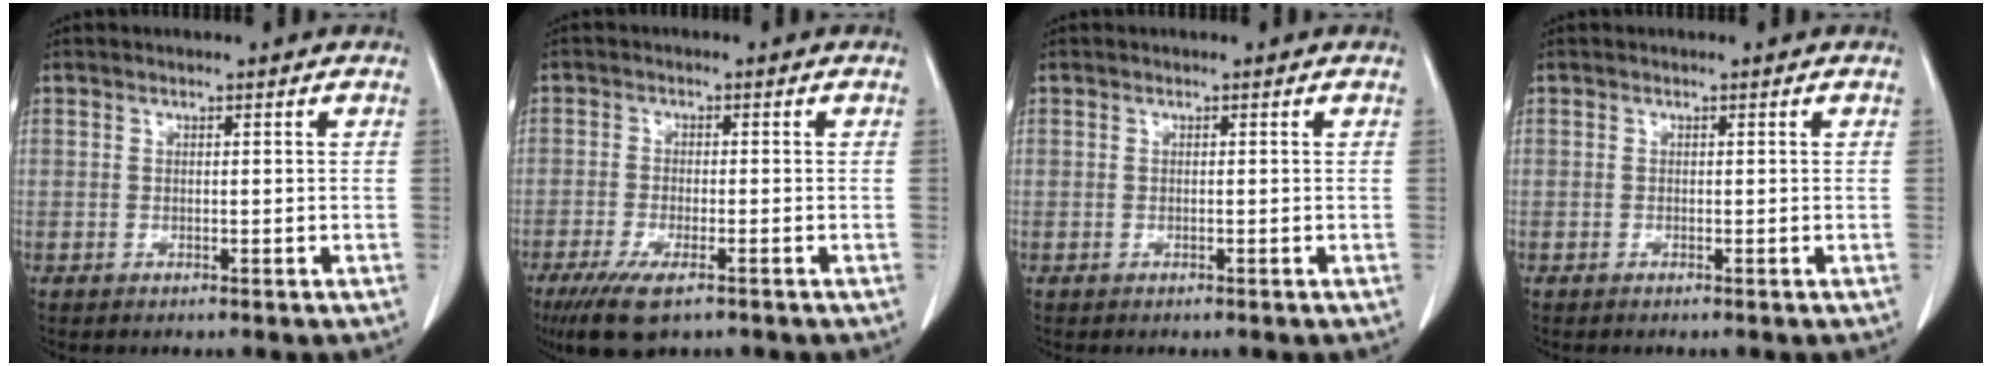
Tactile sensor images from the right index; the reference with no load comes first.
{"total": 6.7, "force": [-4.3, 1.6, 4.9], "torque": [-0.092, -0.016, -0.069]}
{"total": 0.0}
{"total": 0.0}